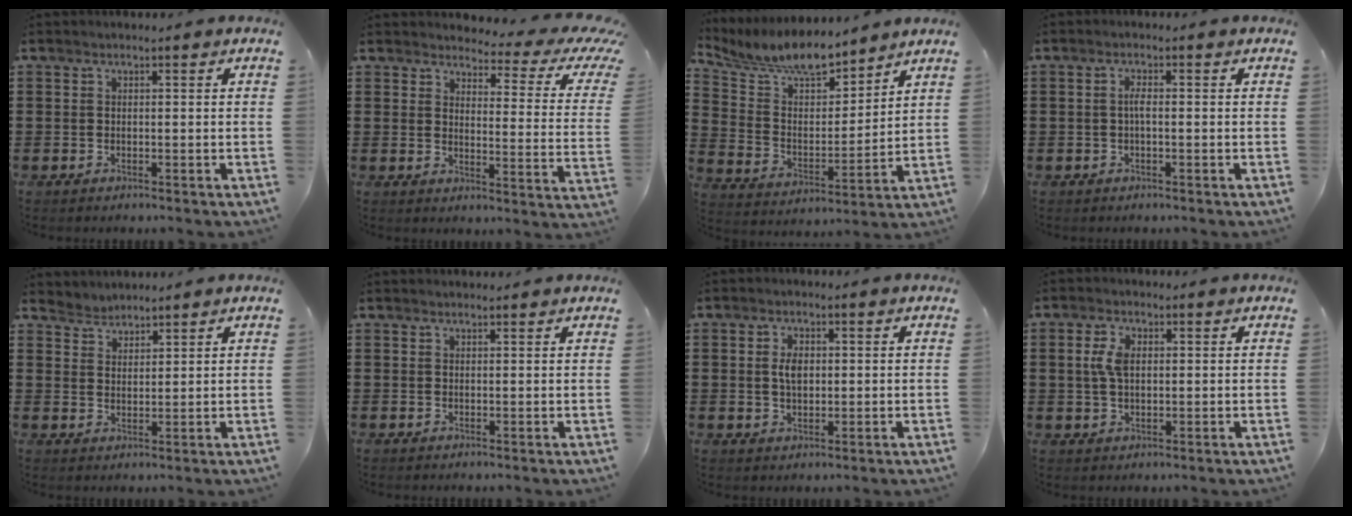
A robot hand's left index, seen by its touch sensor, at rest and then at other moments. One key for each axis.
{"total": 4.4, "fx": 3.4, "fy": 1.3, "fz": 2.4, "tx": -0.042, "ty": -0.029, "tz": 0.049}
{"total": 9.1, "fx": 8.2, "fy": 2.0, "fz": 3.4, "tx": -0.101, "ty": -0.042, "tz": 0.149}
{"total": 1.6, "fx": -0.2, "fy": 0.4, "fz": 1.5, "tx": -0.032, "ty": 0.003, "tz": -0.005}
{"total": 2.6, "fx": 2.5, "fy": 0.6, "fz": -0.7, "tx": 0.004, "ty": -0.004, "tz": 0.048}
{"total": 0.9, "fx": 0.9, "fy": 0.1, "fz": 0.1, "tx": -0.005, "ty": -0.001, "tz": 0.018}
{"total": 3.3, "fx": 0.6, "fy": 1.8, "fz": 2.6, "tx": -0.055, "ty": 0.010, "tz": 0.008}
{"total": 4.1, "fx": 0.8, "fy": 2.2, "fz": 3.4, "tx": -0.073, "ty": 0.010, "tz": 0.013}